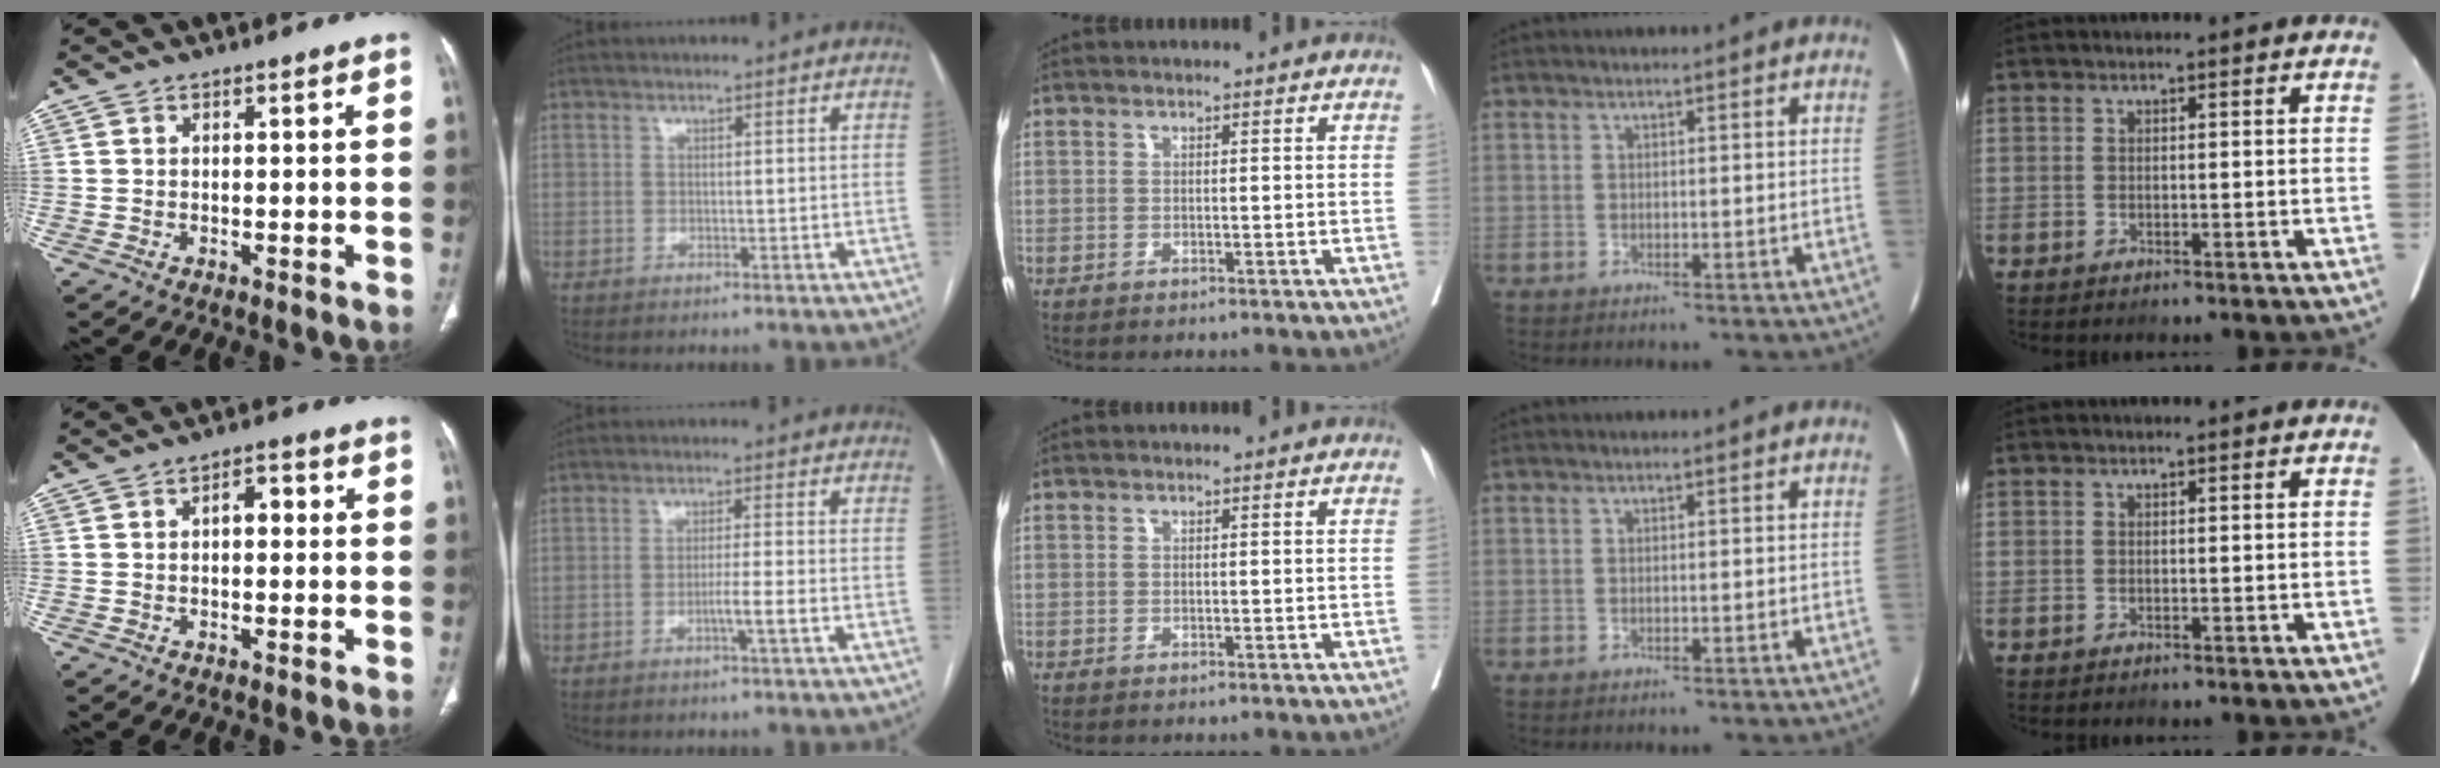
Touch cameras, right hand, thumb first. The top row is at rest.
{"thumb": {"total": 3.5, "force": [0.3, 2.0, 2.8], "torque": [-0.030, 0.012, -0.002]}, "index": {"total": 3.0, "force": [-1.3, -0.5, 2.7], "torque": [-0.044, -0.003, -0.025]}}